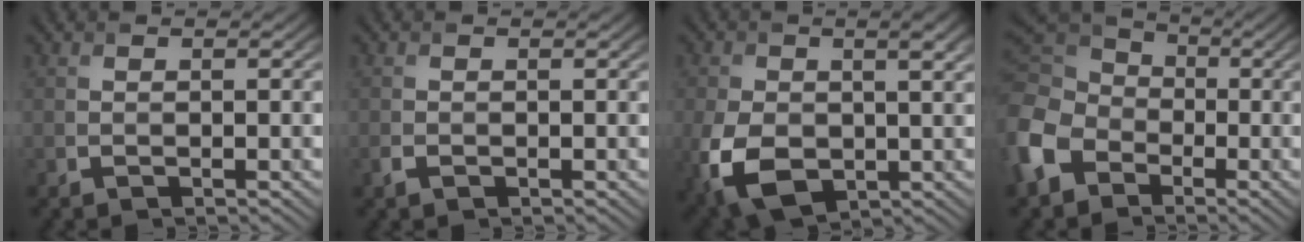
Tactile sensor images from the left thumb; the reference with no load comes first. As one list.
[{"total": 1.1, "force": [-0.6, 0.8, 0.6], "torque": [-0.016, -0.004, -0.013]}, {"total": 11.4, "force": [-1.6, 7.3, 8.5], "torque": [-0.200, -0.039, -0.014]}, {"total": 12.0, "force": [-3.8, 9.5, 6.2], "torque": [-0.207, -0.018, -0.083]}]